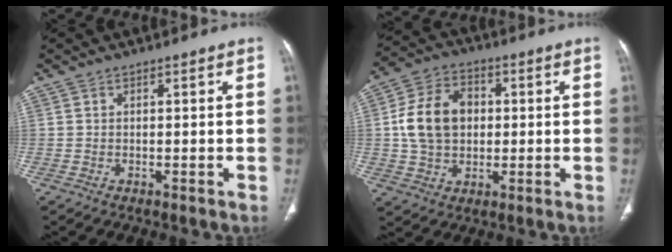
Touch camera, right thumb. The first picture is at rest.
{"total": 12.5, "force": [0.8, 9.5, 8.1], "torque": [-0.125, 0.015, 0.013]}